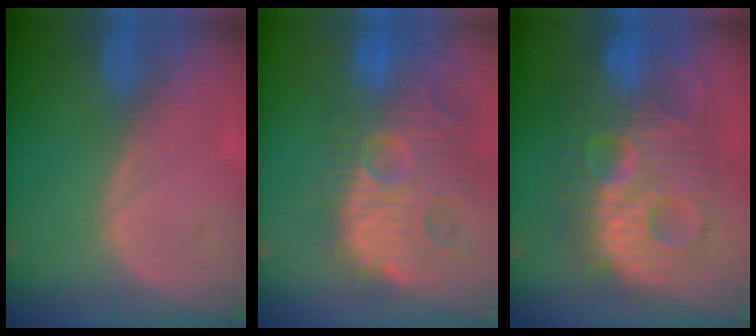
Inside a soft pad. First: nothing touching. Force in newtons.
{"total": 14.6, "press": 12.5, "slide": 7.5}
{"total": 13.6, "press": 13.5, "slide": 1.2}